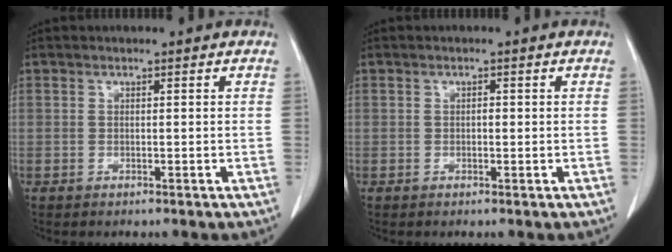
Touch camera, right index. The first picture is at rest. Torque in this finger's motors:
{"motor_torque": [0.15, -0.13, 0.00, 0.00]}